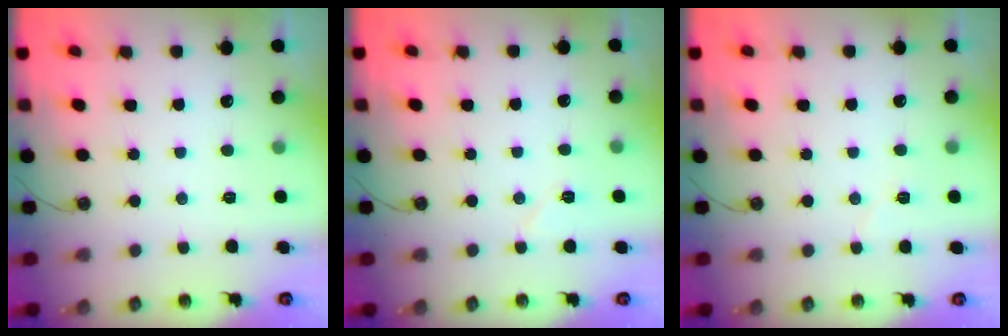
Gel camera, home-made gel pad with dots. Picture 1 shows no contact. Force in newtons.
{"total": 5.1, "press": 4.8, "slide": 1.7}
{"total": 3.2, "press": 3.0, "slide": 1.0}